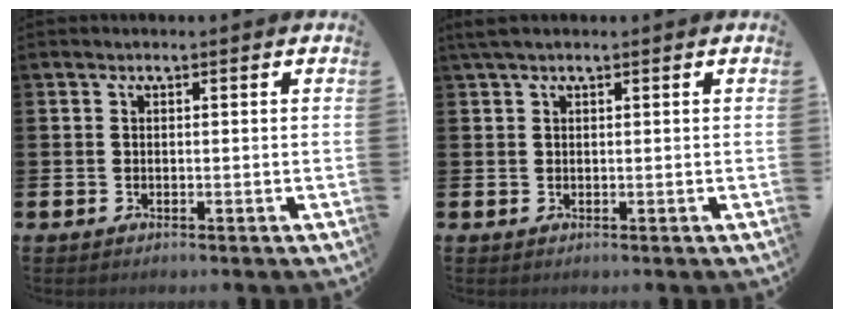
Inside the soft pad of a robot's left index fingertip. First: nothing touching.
{"total": 1.5, "force": [1.1, 0.3, 1.0], "torque": [-0.019, 0.003, 0.020]}